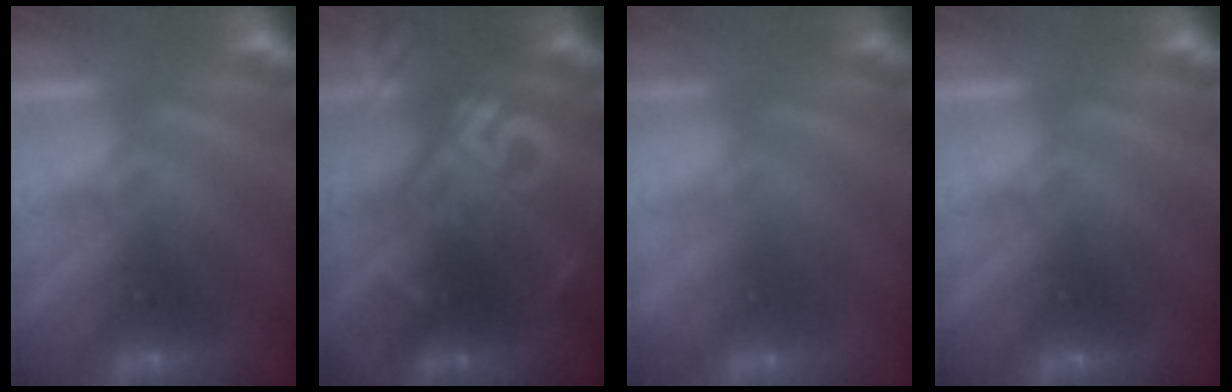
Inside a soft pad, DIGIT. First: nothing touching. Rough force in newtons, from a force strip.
{"total": 2.5}
{"total": 2.4}
{"total": 0.0}